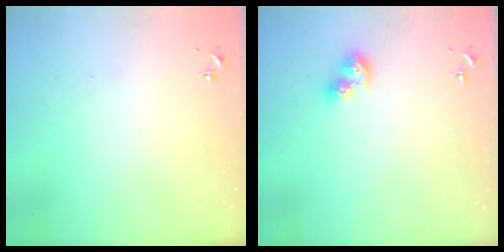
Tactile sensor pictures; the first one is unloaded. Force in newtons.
{"total": 7.8, "press": 7.7, "slide": 0.7}